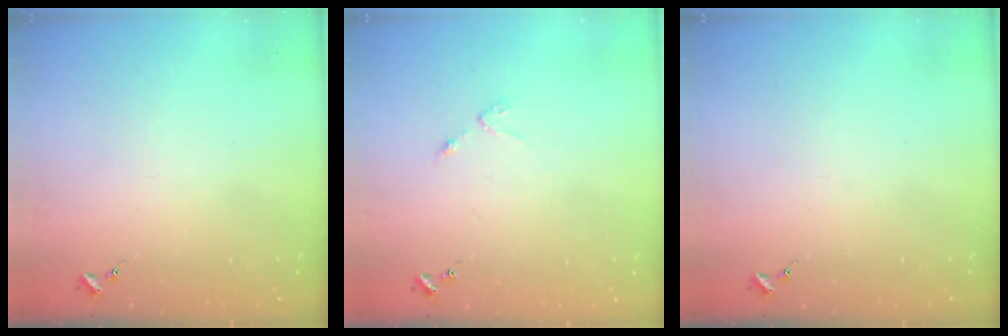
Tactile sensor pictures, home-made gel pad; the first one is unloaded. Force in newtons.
{"total": 2.5, "press": 2.4, "slide": 0.4}
{"total": 0.0}